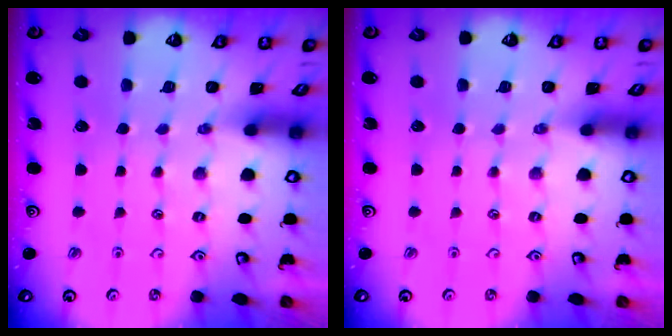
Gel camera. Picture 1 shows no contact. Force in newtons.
{"total": 0.0}